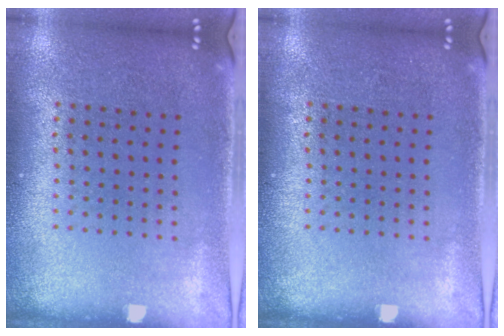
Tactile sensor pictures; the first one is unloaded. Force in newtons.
{"total": 0.0}